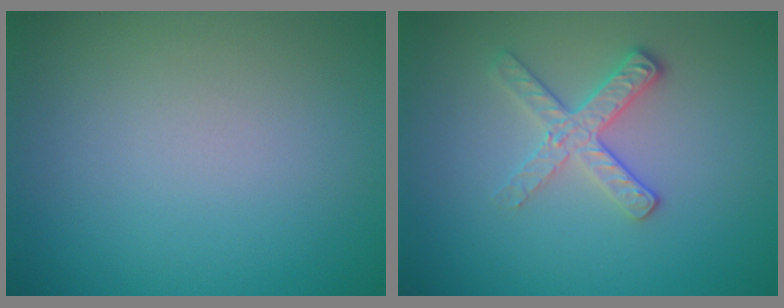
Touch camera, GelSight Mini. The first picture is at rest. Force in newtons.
{"total": 2.7, "press": 2.5, "slide": 1.1}